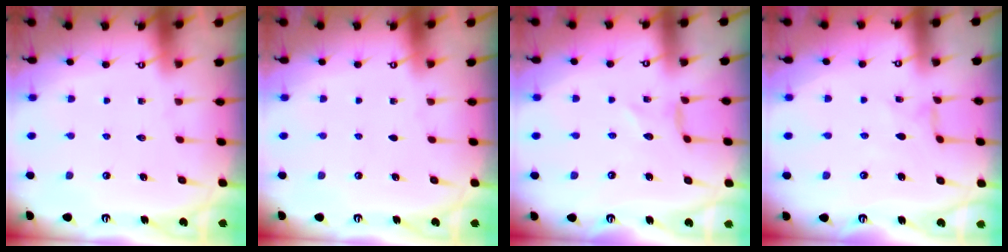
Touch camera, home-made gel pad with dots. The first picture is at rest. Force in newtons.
{"total": 0.0}
{"total": 0.0}
{"total": 0.0}